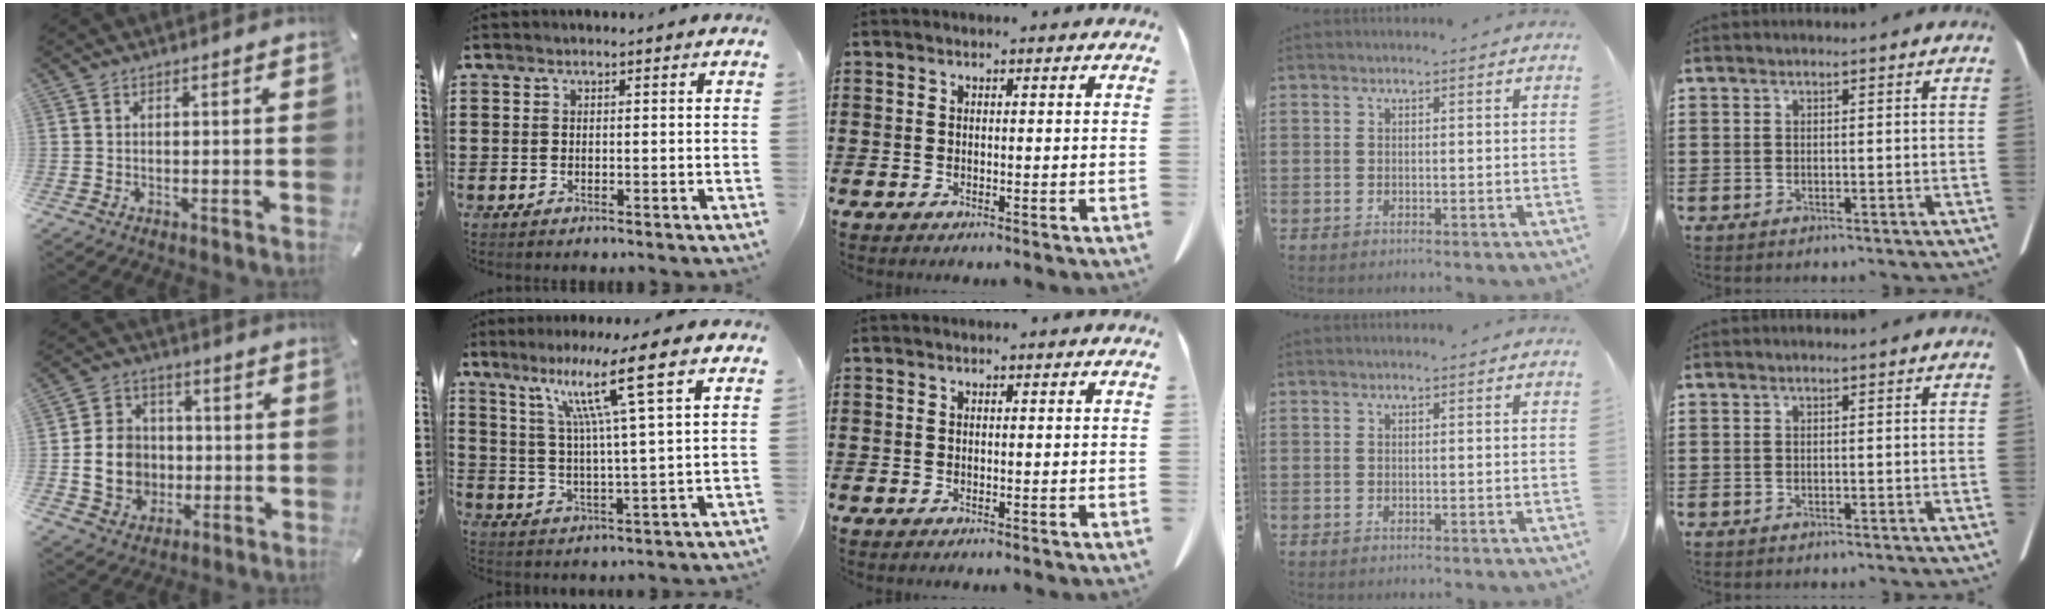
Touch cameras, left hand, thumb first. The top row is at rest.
{"thumb": {"total": 11.5, "force": [-1.4, 10.1, 5.4], "torque": [-0.130, 0.015, -0.022]}, "index": {"total": 11.8, "force": [7.0, -0.2, 9.5], "torque": [-0.185, -0.017, 0.107]}}